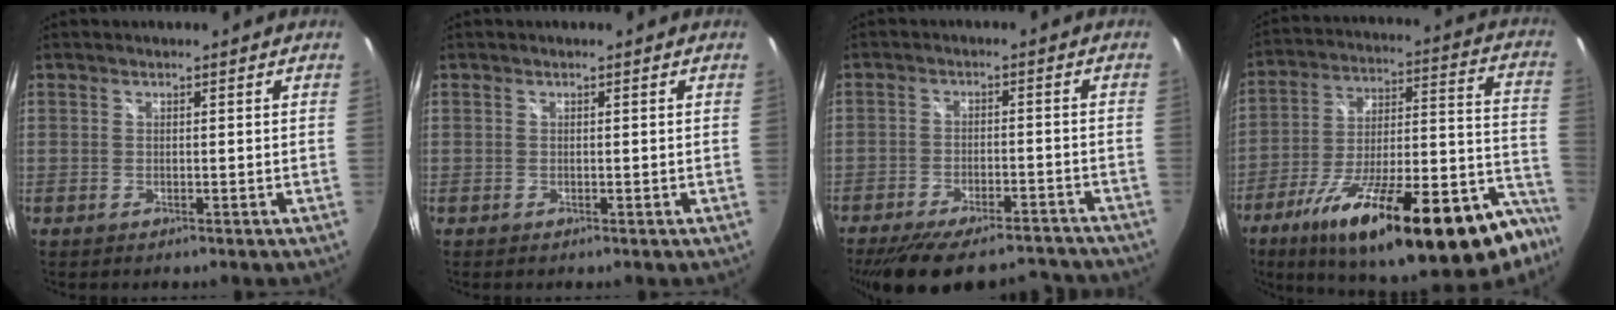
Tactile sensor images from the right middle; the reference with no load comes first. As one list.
[{"total": 0.0}, {"total": 18.4, "force": [-15.6, 5.6, 8.0], "torque": [-0.165, -0.013, -0.211]}, {"total": 34.4, "force": [-23.1, 9.5, 23.7], "torque": [-0.337, -0.021, -0.333]}]